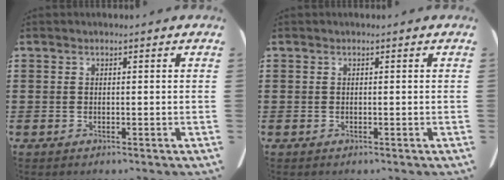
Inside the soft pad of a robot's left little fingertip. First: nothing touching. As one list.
[{"total": 0.0}]